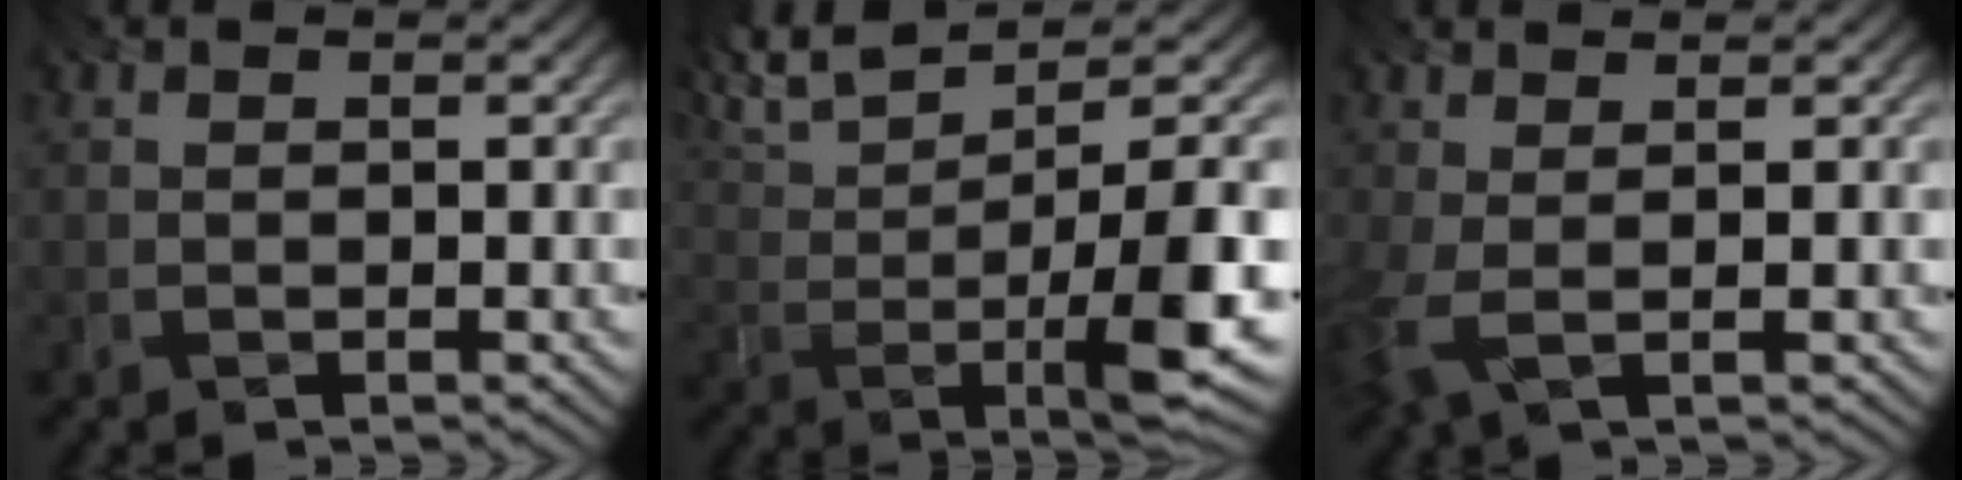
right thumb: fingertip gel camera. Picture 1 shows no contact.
{"total": 11.6, "force": [3.0, 3.5, 10.7], "torque": [-0.204, 0.014, 0.059]}
{"total": 3.9, "force": [0.9, 1.4, 3.5], "torque": [-0.088, 0.011, 0.012]}